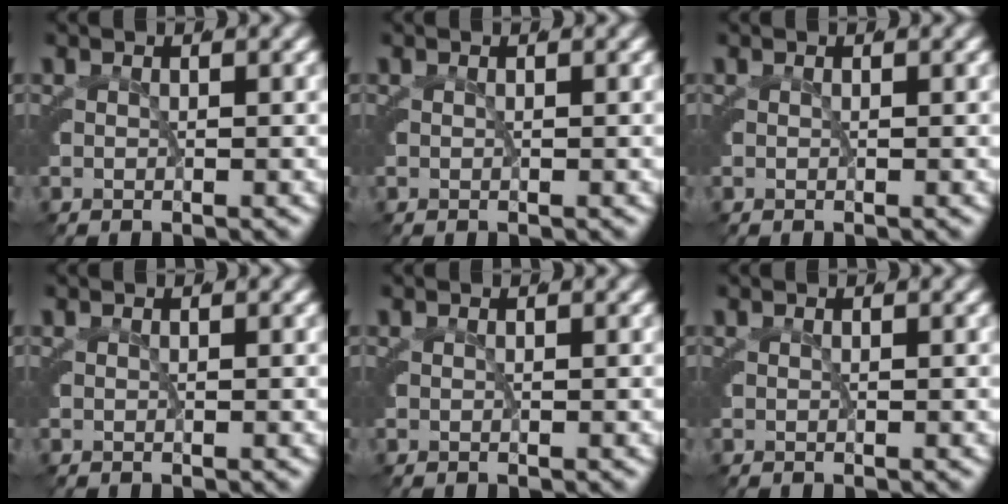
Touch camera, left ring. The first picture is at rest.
{"total": 0.0}
{"total": 0.0}
{"total": 0.0}
{"total": 0.0}
{"total": 0.0}